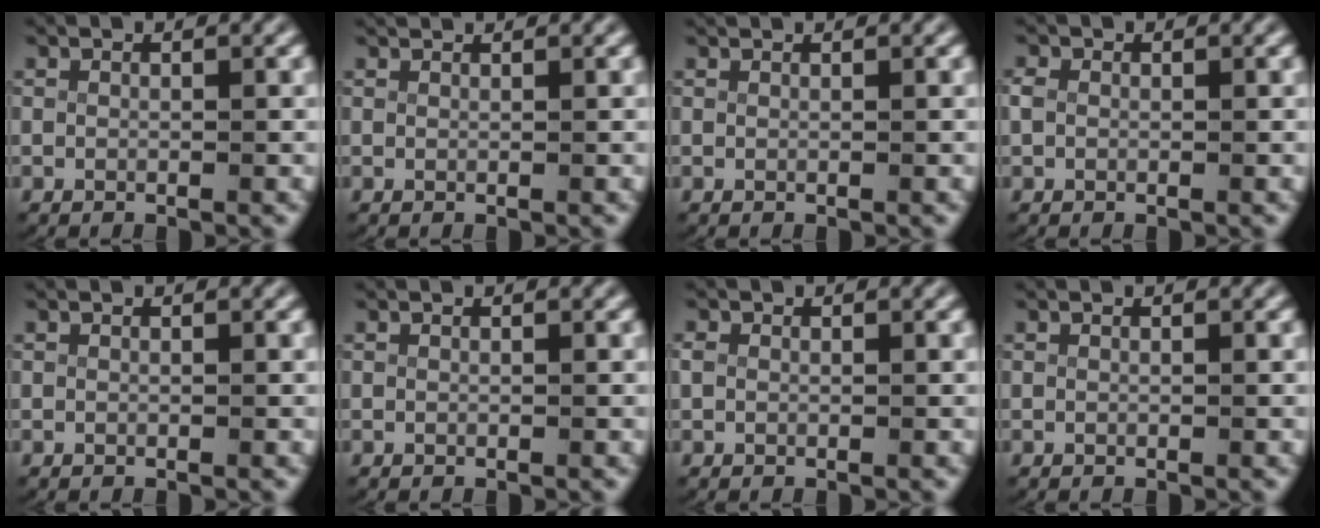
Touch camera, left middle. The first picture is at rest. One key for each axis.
{"total": 0.8, "fx": 0.8, "fy": -0.2, "fz": 0.0, "tx": 0.002, "ty": -0.002, "tz": 0.015}
{"total": 0.5, "fx": 0.5, "fy": -0.2, "fz": 0.0, "tx": 0.001, "ty": -0.002, "tz": 0.010}
{"total": 0.9, "fx": 0.1, "fy": 0.7, "fz": 0.5, "tx": -0.018, "ty": -0.003, "tz": 0.004}
{"total": 0.0}
{"total": 0.0}
{"total": 0.8, "fx": 0.1, "fy": 0.7, "fz": 0.4, "tx": -0.017, "ty": -0.004, "tz": 0.004}
{"total": 0.0}